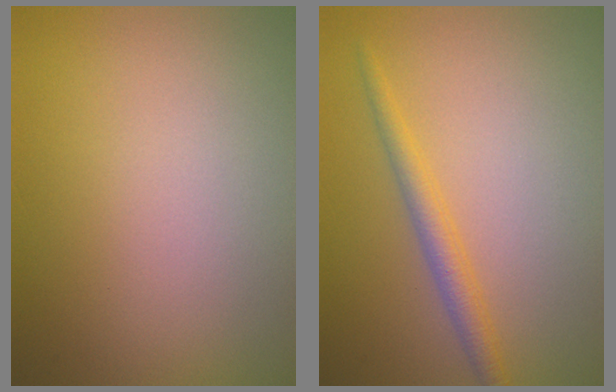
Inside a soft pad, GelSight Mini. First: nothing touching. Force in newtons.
{"total": 2.0, "press": 2.0, "slide": 0.1}